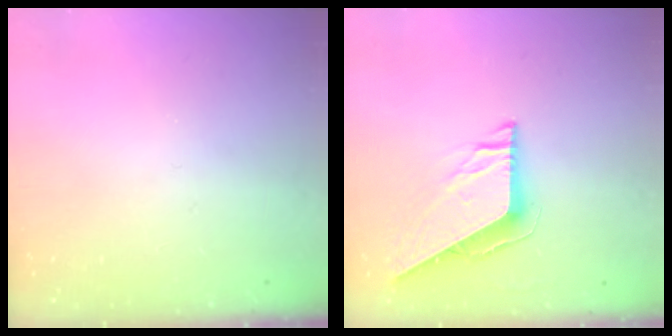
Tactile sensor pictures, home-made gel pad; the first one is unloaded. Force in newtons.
{"total": 8.1, "press": 8.1, "slide": 0.3}